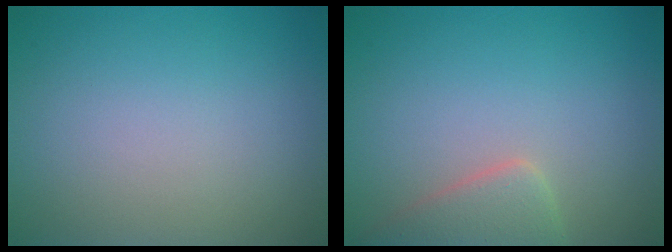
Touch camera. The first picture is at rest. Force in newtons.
{"total": 2.9, "press": 2.9, "slide": 0.3}